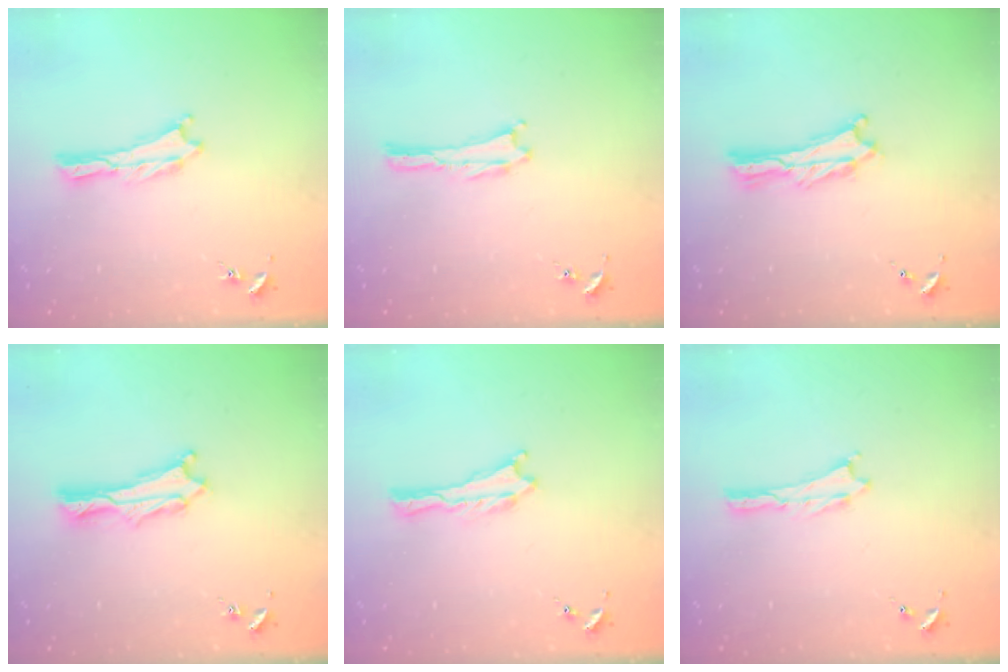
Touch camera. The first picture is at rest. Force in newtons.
{"total": 0.0}
{"total": 1.3, "press": 1.3, "slide": 0.3}
{"total": 1.5, "press": 1.4, "slide": 0.2}
{"total": 0.0}
{"total": 0.0}